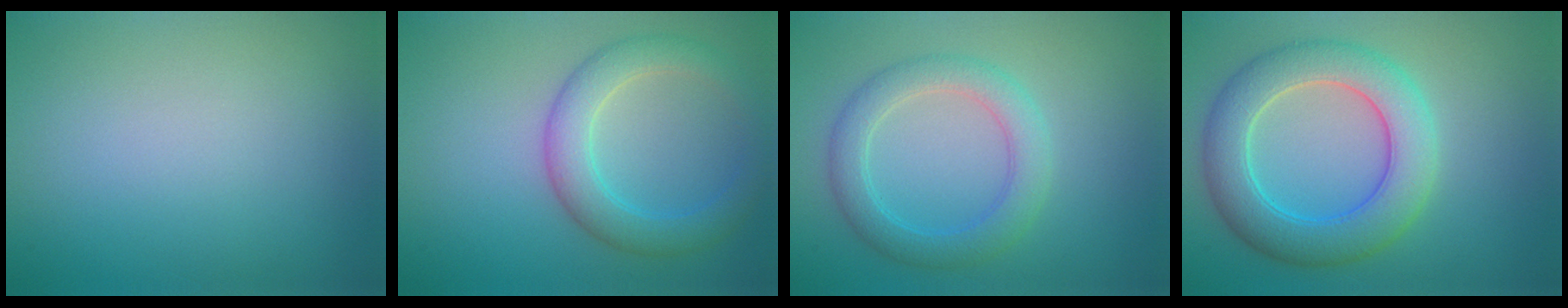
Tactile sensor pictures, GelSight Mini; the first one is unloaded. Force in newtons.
{"total": 4.4, "press": 4.4, "slide": 0.0}
{"total": 3.9, "press": 3.9, "slide": 0.2}
{"total": 7.0, "press": 7.0, "slide": 0.6}